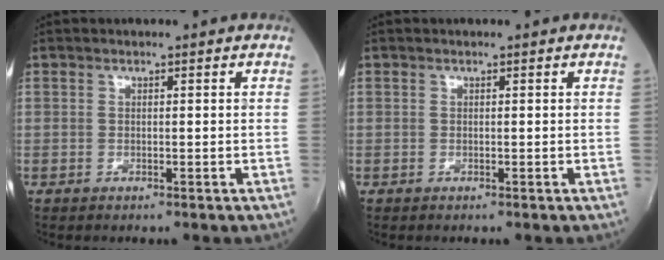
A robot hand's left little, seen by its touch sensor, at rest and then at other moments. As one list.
[{"total": 0.0}]